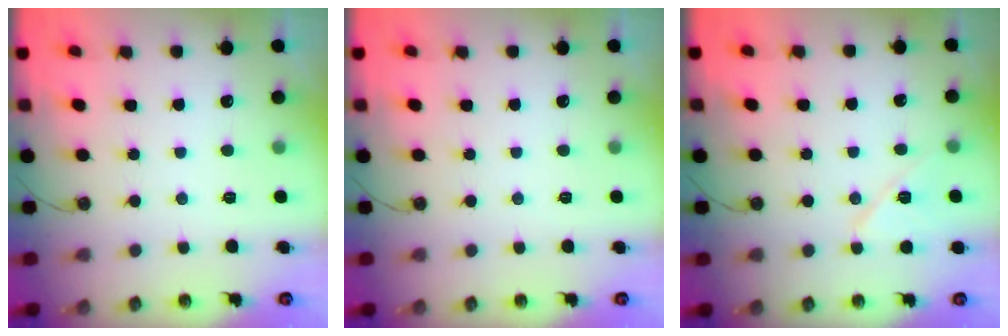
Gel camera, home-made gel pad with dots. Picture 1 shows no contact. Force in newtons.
{"total": 0.0}
{"total": 8.6, "press": 8.5, "slide": 0.9}